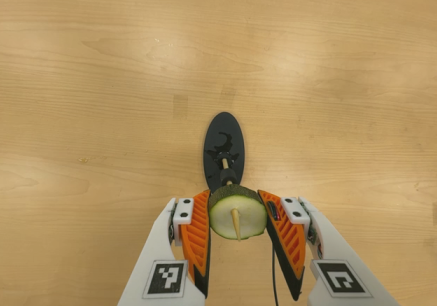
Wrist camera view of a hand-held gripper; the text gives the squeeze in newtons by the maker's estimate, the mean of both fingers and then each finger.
{"total": 10.7, "left": 9.6, "right": 11.7}